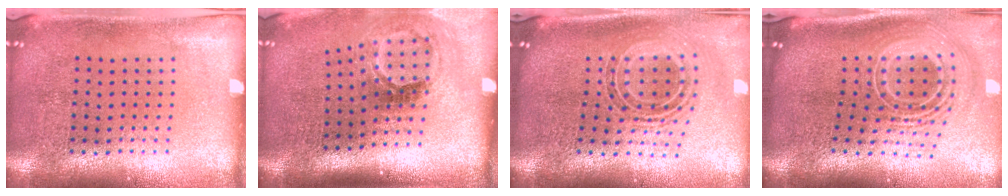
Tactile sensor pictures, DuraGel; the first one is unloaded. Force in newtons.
{"total": 1.8, "press": 1.2, "slide": 1.4}
{"total": 1.0, "press": 0.9, "slide": 0.5}
{"total": 3.0, "press": 1.9, "slide": 2.3}